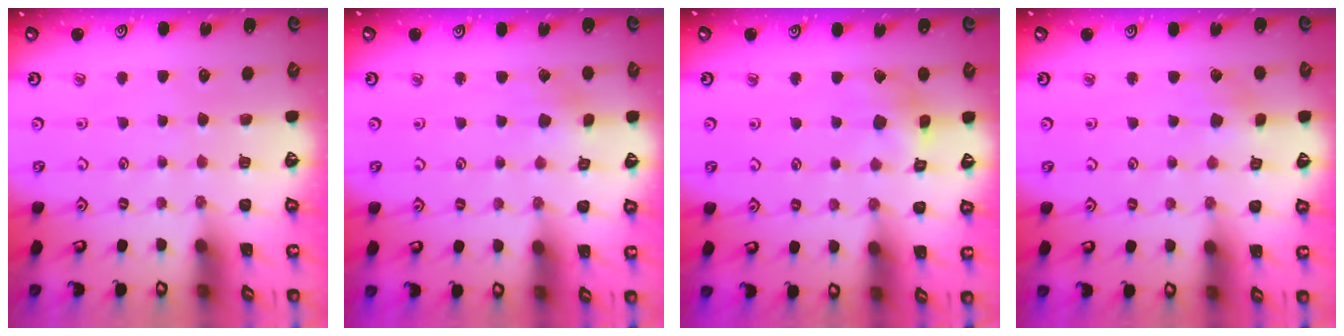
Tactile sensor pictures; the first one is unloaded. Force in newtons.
{"total": 2.6, "press": 2.6, "slide": 0.4}
{"total": 8.6, "press": 8.6, "slide": 1.0}
{"total": 3.0, "press": 3.0, "slide": 0.4}